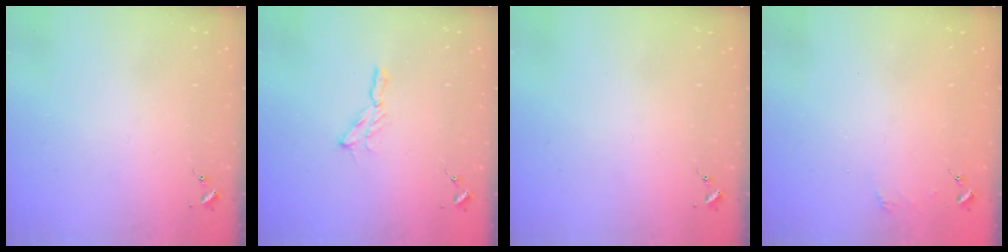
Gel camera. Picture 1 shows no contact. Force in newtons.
{"total": 6.1, "press": 6.1, "slide": 0.3}
{"total": 0.0}
{"total": 2.4, "press": 2.4, "slide": 0.2}